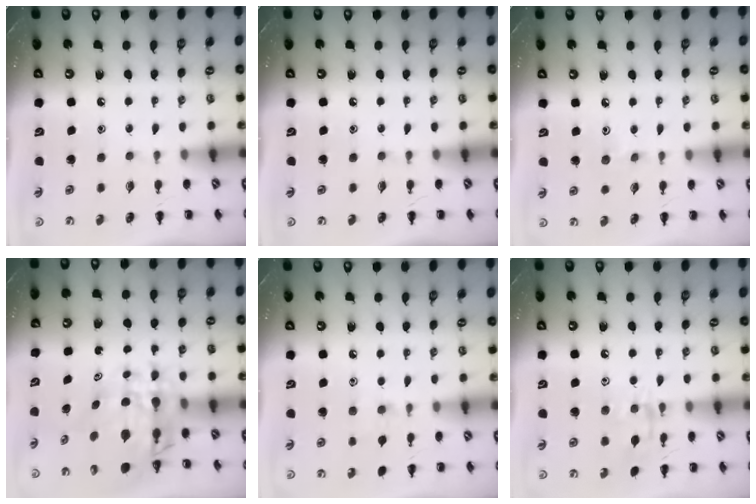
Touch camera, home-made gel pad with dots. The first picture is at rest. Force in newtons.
{"total": 0.0}
{"total": 3.7, "press": 3.3, "slide": 1.6}
{"total": 9.3, "press": 8.9, "slide": 2.9}
{"total": 4.7, "press": 4.4, "slide": 1.7}
{"total": 9.3, "press": 9.3, "slide": 0.5}